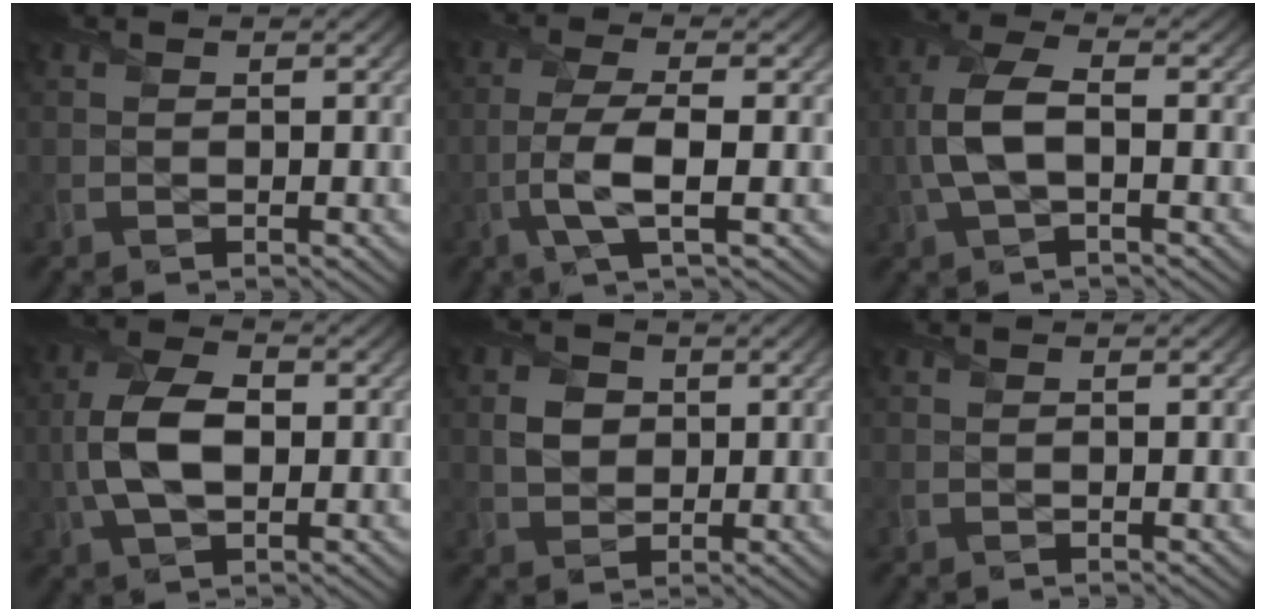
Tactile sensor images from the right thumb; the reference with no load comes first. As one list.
[{"total": 5.5, "force": [-1.5, 1.4, 5.1], "torque": [-0.112, 0.007, -0.037]}, {"total": 6.4, "force": [-0.7, 2.9, 5.7], "torque": [-0.145, 0.007, -0.017]}, {"total": 8.0, "force": [-0.4, 4.5, 6.6], "torque": [-0.156, 0.003, -0.013]}, {"total": 3.5, "force": [0.6, 2.9, 1.8], "torque": [-0.042, 0.000, 0.006]}, {"total": 0.0}]